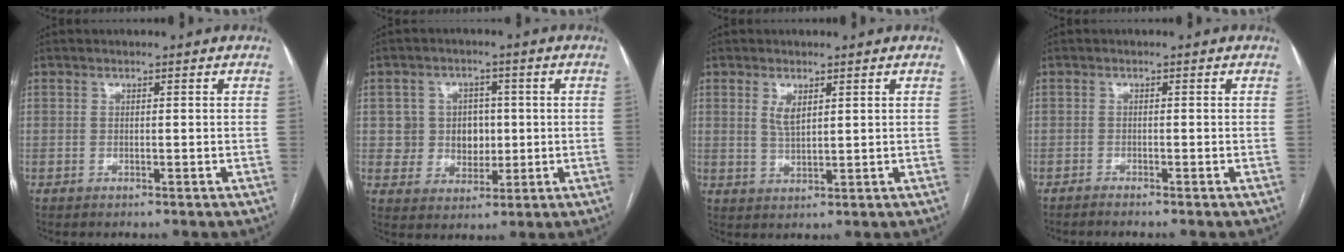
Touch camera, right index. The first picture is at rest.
{"total": 6.1, "force": [0.9, 5.8, 1.6], "torque": [-0.021, 0.019, 0.024]}
{"total": 2.9, "force": [1.4, 1.0, 2.4], "torque": [-0.052, -0.004, 0.033]}
{"total": 1.8, "force": [-1.6, -0.4, 0.8], "torque": [-0.009, 0.003, -0.024]}